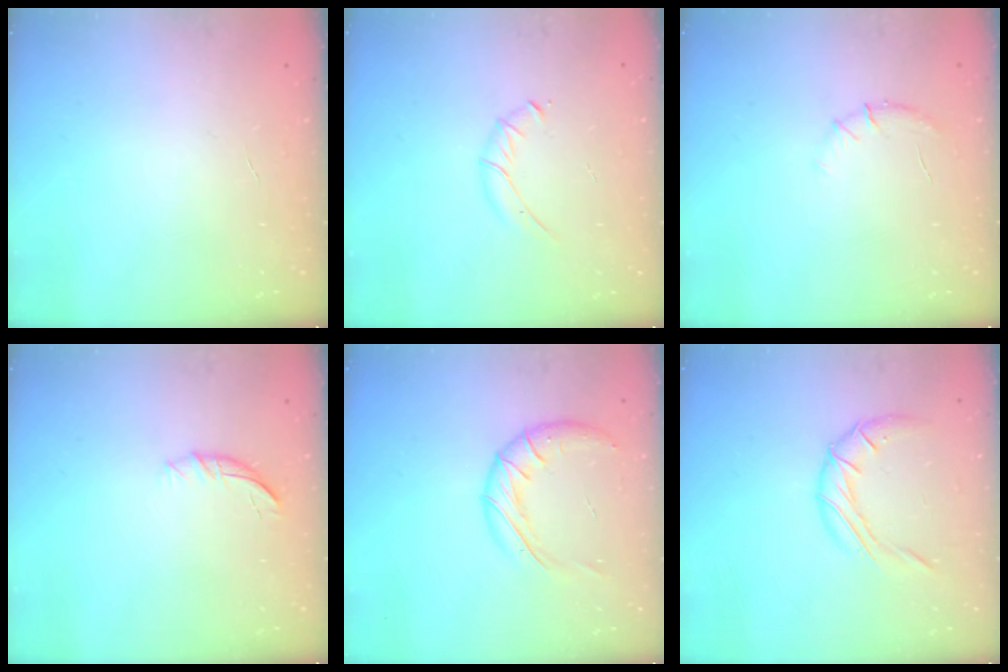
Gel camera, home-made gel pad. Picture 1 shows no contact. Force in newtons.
{"total": 4.9, "press": 4.7, "slide": 1.3}
{"total": 5.4, "press": 5.2, "slide": 1.7}
{"total": 7.2, "press": 7.1, "slide": 1.4}
{"total": 10.5, "press": 10.5, "slide": 0.8}
{"total": 10.4, "press": 10.4, "slide": 0.4}